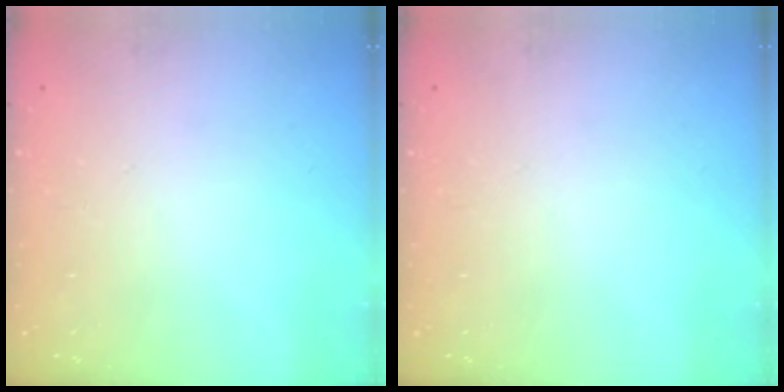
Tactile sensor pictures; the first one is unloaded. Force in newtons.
{"total": 0.0}